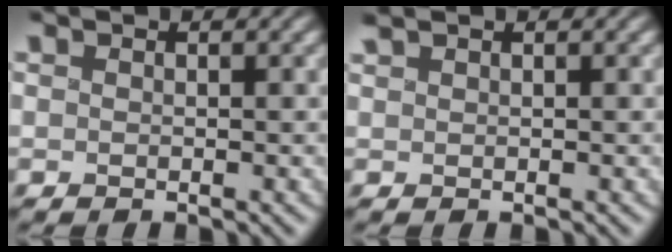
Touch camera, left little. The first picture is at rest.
{"total": 0.8, "force": [0.6, 0.1, 0.4], "torque": [-0.010, 0.008, 0.017]}